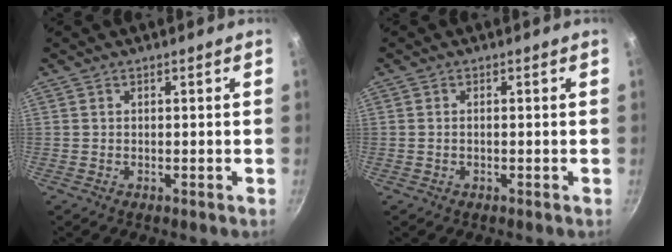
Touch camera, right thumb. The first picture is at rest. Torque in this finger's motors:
{"motor_torque": [0.02, -0.24, -0.28, 0.09, 0.07]}